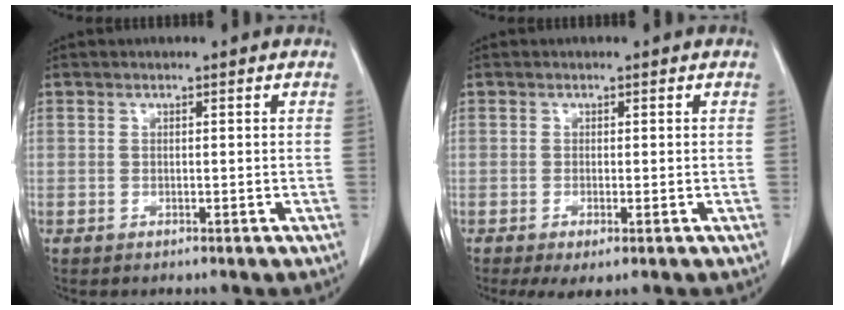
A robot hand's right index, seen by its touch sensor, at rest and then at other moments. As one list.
[{"total": 2.8, "force": [-1.4, 0.6, 2.4], "torque": [-0.037, -0.010, -0.020]}]